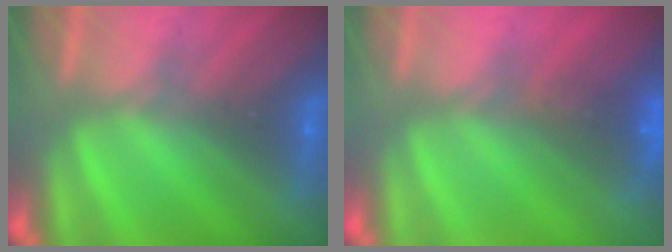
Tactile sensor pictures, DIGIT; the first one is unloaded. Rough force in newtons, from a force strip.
{"total": 3.7}